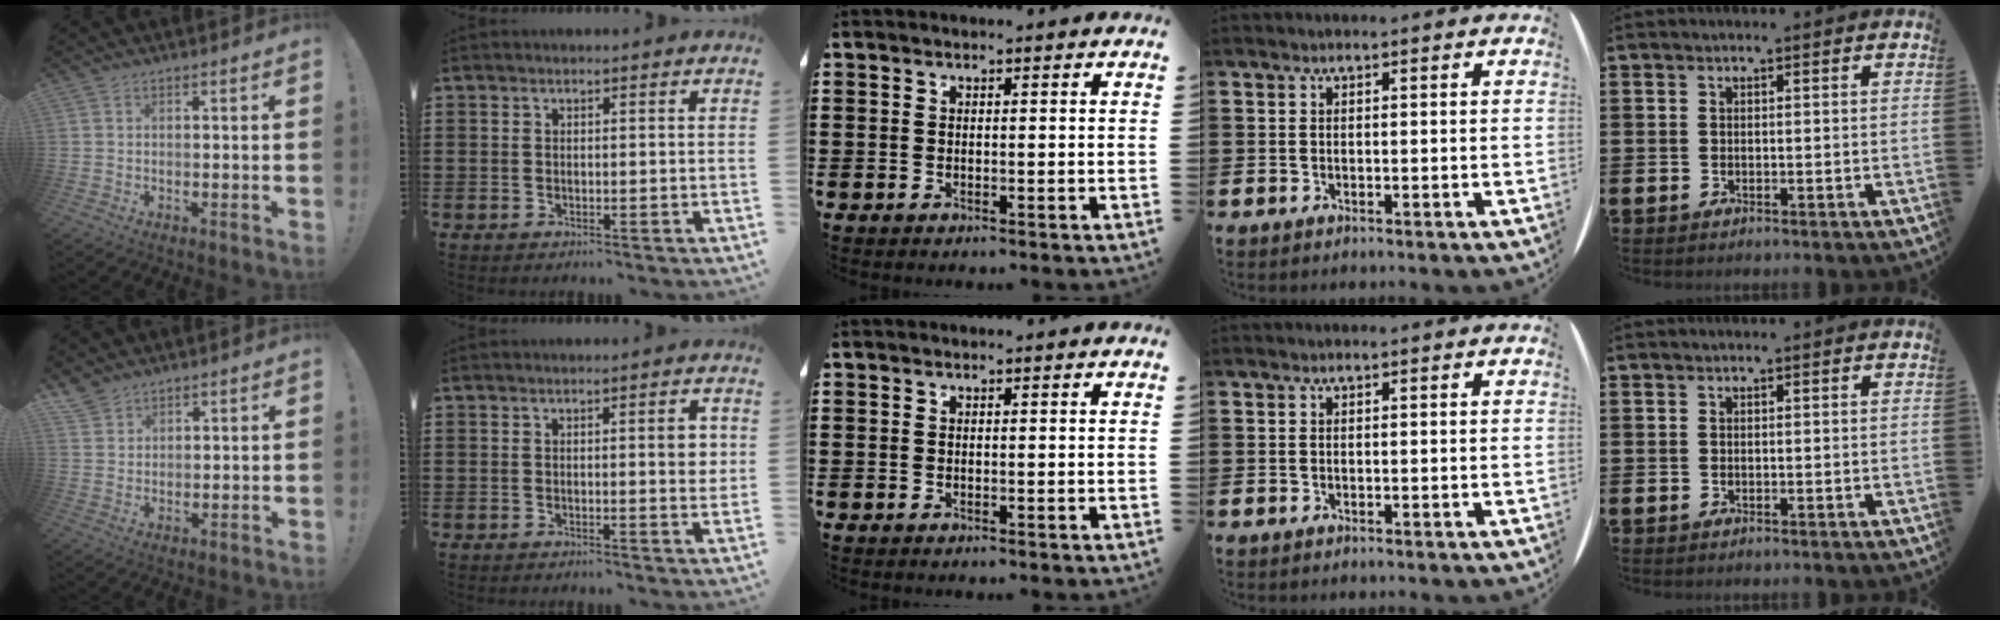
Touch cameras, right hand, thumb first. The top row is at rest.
{"thumb": {"total": 3.9, "force": [3.5, 1.7, 0.7], "torque": [-0.008, -0.023, 0.067]}, "index": {"total": 3.2, "force": [0.2, 0.6, 3.1], "torque": [-0.038, -0.004, -0.002]}}